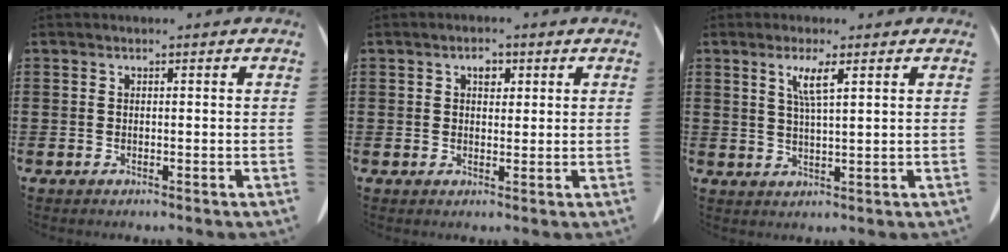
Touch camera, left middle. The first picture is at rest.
{"total": 2.2, "force": [1.0, 1.3, 1.4], "torque": [-0.017, 0.000, 0.014]}
{"total": 4.0, "force": [1.9, 0.4, 3.5], "torque": [-0.074, 0.002, 0.031]}